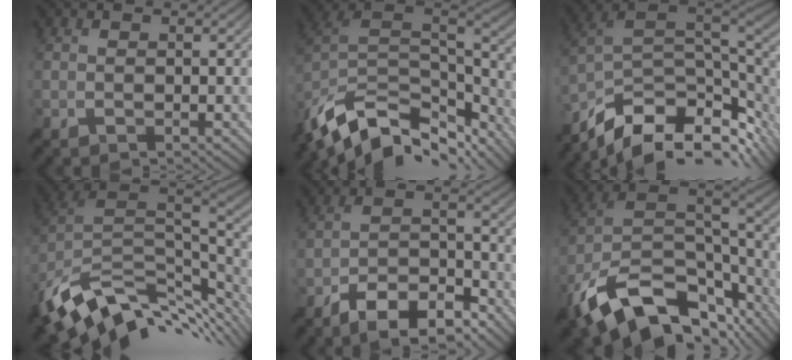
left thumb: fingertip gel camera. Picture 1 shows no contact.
{"total": 14.8, "force": [-9.7, 6.7, 8.9], "torque": [-0.225, -0.017, -0.158]}
{"total": 13.6, "force": [-7.3, 6.7, 9.3], "torque": [-0.198, -0.023, -0.114]}
{"total": 14.0, "force": [-5.6, 7.4, 10.5], "torque": [-0.234, -0.010, -0.099]}
{"total": 9.2, "force": [-6.8, 3.3, 5.4], "torque": [-0.082, 0.008, -0.131]}
{"total": 18.0, "force": [-10.2, 9.2, 11.5], "torque": [-0.256, -0.034, -0.154]}